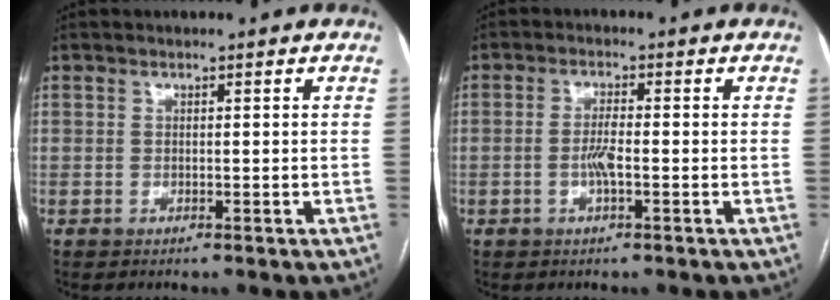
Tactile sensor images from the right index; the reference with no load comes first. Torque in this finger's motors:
{"motor_torque": [0.53, 0.03, 0.32, 0.07]}